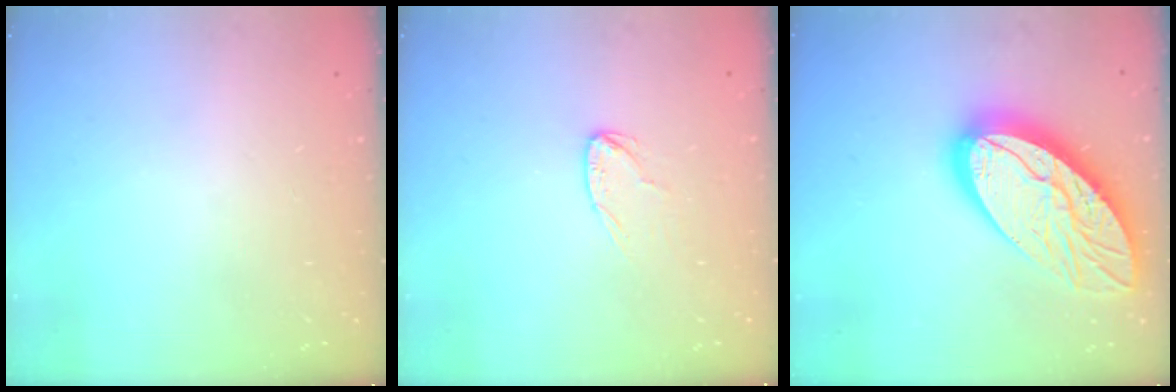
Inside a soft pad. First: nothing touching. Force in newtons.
{"total": 4.7, "press": 4.7, "slide": 0.4}
{"total": 22.3, "press": 22.2, "slide": 2.0}